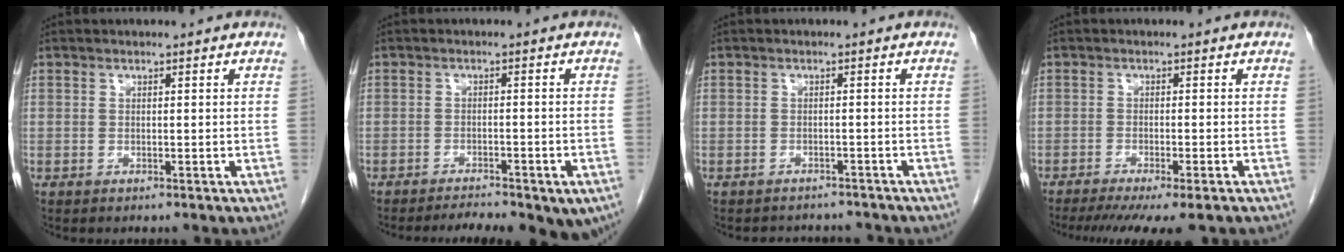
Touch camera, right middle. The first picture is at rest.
{"total": 9.9, "force": [-7.4, 2.8, 5.9], "torque": [-0.081, 0.002, -0.098]}
{"total": 5.0, "force": [-4.7, 1.8, 0.4], "torque": [-0.003, 0.003, -0.055]}
{"total": 9.2, "force": [-7.2, 0.9, 5.7], "torque": [-0.076, -0.017, -0.108]}